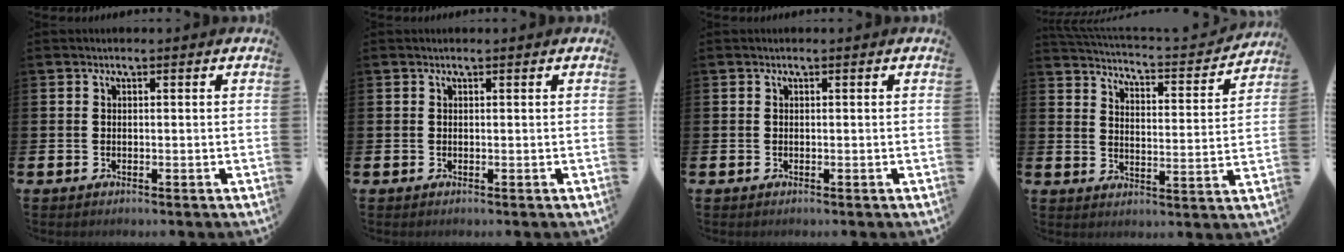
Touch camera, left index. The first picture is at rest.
{"total": 0.0}
{"total": 0.0}
{"total": 3.7, "force": [3.6, 0.3, 0.6], "torque": [-0.024, -0.044, 0.053]}